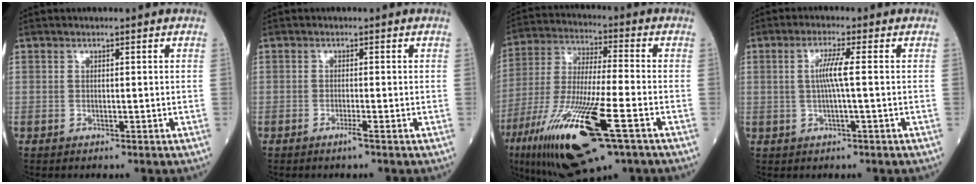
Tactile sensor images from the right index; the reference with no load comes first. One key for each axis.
{"total": 1.3, "fx": -0.8, "fy": -0.3, "fz": 1.0, "tx": -0.020, "ty": -0.001, "tz": -0.017}
{"total": 22.0, "fx": -10.4, "fy": 3.7, "fz": 19.1, "tx": -0.392, "ty": -0.050, "tz": -0.180}
{"total": 4.0, "fx": 0.2, "fy": -0.5, "fz": 4.0, "tx": -0.079, "ty": 0.003, "tz": 0.005}